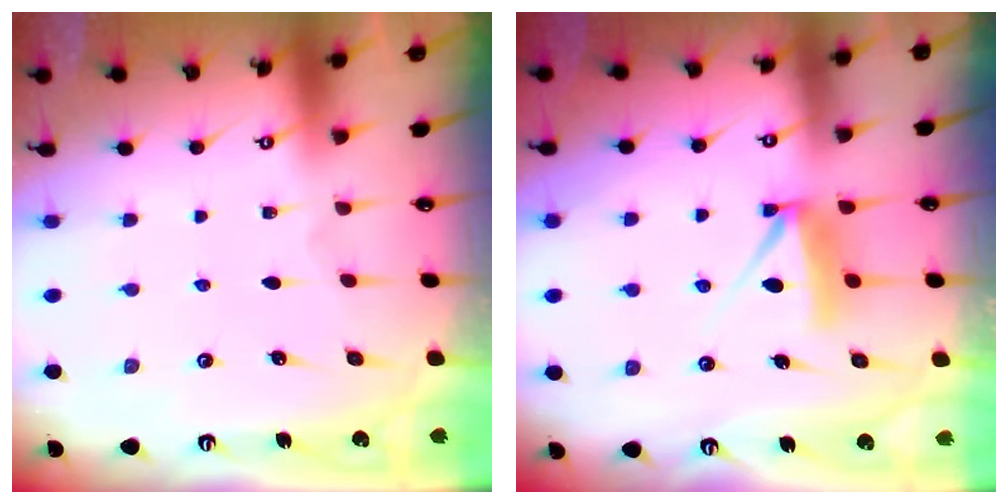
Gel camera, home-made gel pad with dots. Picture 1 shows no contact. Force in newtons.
{"total": 7.7, "press": 7.7, "slide": 0.4}